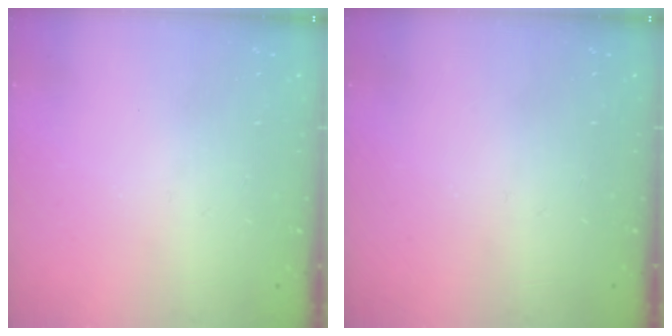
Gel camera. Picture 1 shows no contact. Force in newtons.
{"total": 0.0}